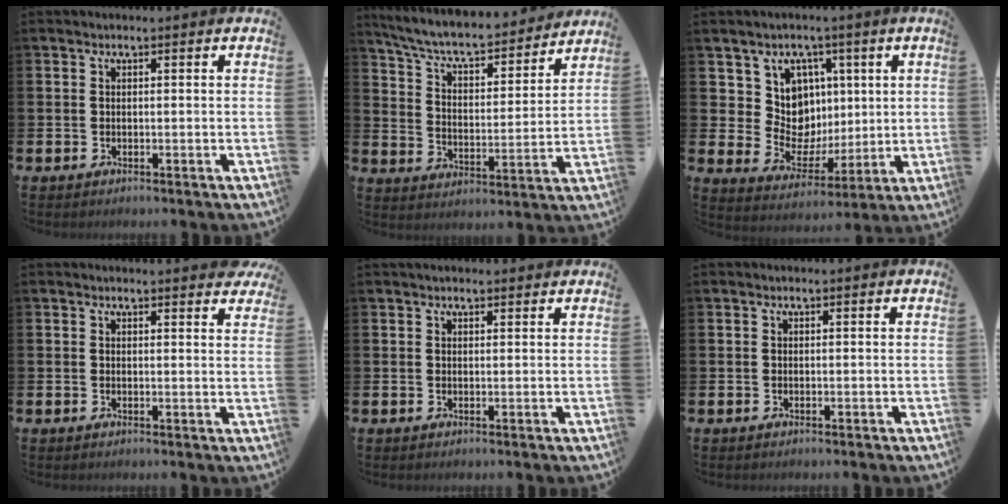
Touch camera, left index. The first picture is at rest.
{"total": 7.5, "force": [6.9, 1.5, 2.5], "torque": [-0.075, -0.054, 0.114]}
{"total": 8.2, "force": [3.2, 7.3, 2.1], "torque": [-0.072, -0.020, 0.063]}
{"total": 1.8, "force": [1.8, 0.0, 0.1], "torque": [0.012, -0.014, 0.030]}
{"total": 1.3, "force": [1.2, 0.4, 0.3], "torque": [0.006, 0.000, 0.019]}
{"total": 0.0}